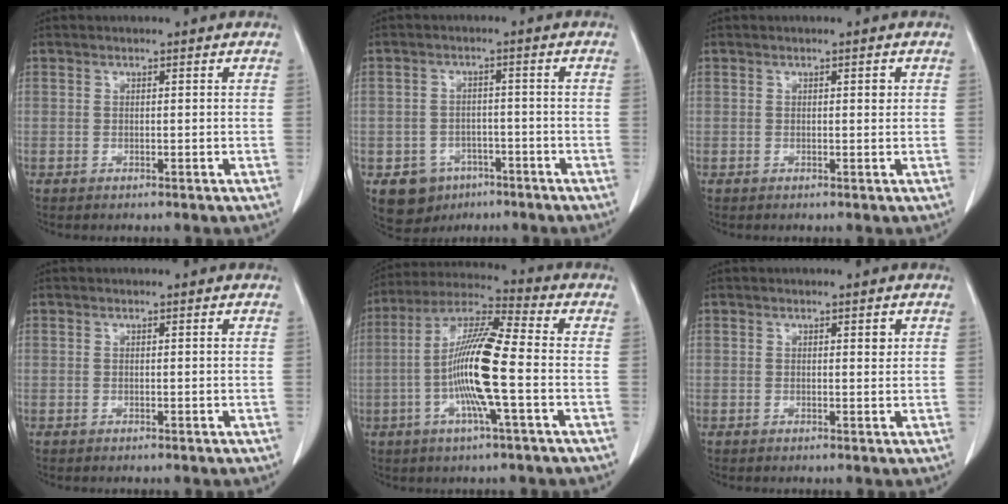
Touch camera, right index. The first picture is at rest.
{"total": 6.0, "force": [-3.3, 4.9, 1.4], "torque": [-0.018, 0.009, -0.040]}
{"total": 0.8, "force": [0.3, 0.3, 0.7], "torque": [-0.010, 0.001, 0.003]}
{"total": 0.0}
{"total": 13.4, "force": [-2.4, 0.6, 13.2], "torque": [-0.257, 0.002, -0.055]}
{"total": 1.0, "force": [0.5, 0.3, 0.8], "torque": [-0.011, 0.000, 0.006]}